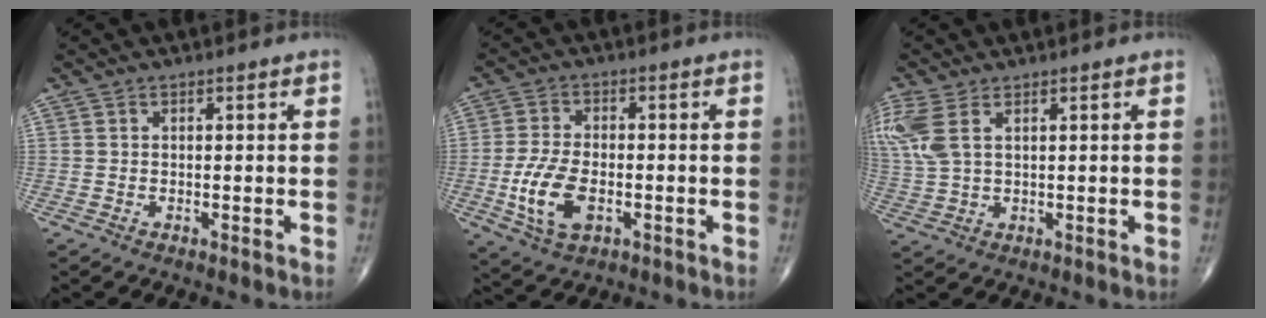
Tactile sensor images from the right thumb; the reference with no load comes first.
{"total": 9.5, "force": [-2.5, 5.1, 7.6], "torque": [-0.153, 0.001, -0.043]}
{"total": 8.9, "force": [3.6, 4.3, 7.0], "torque": [-0.191, 0.005, 0.086]}